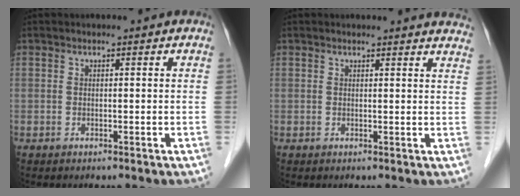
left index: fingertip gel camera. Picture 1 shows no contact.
{"total": 8.4, "force": [8.3, 0.4, 1.6], "torque": [0.000, -0.024, 0.060]}